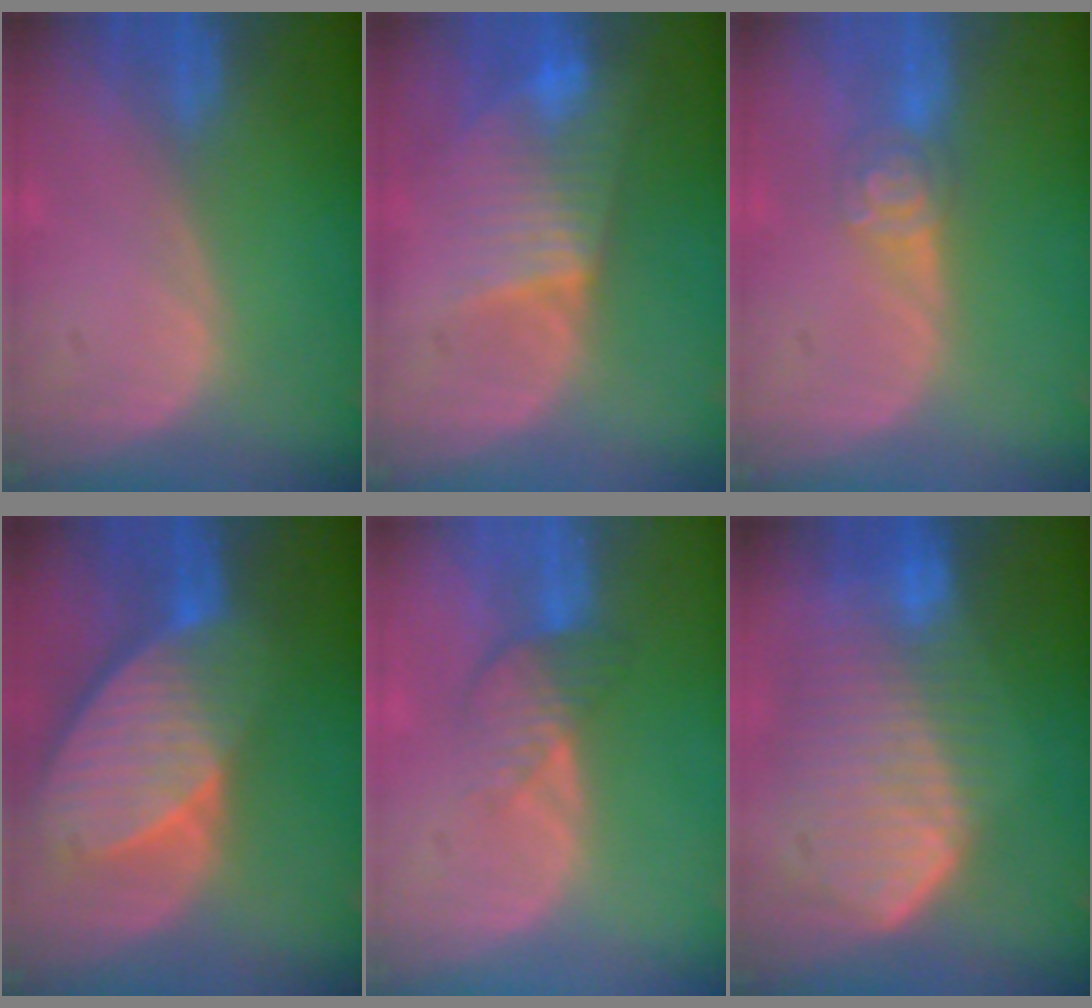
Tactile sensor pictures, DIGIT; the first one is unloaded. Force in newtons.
{"total": 7.5, "press": 7.0, "slide": 2.8}
{"total": 4.2, "press": 4.2, "slide": 0.3}
{"total": 10.3, "press": 9.0, "slide": 5.0}
{"total": 4.5, "press": 3.9, "slide": 2.3}
{"total": 10.8, "press": 9.5, "slide": 5.1}